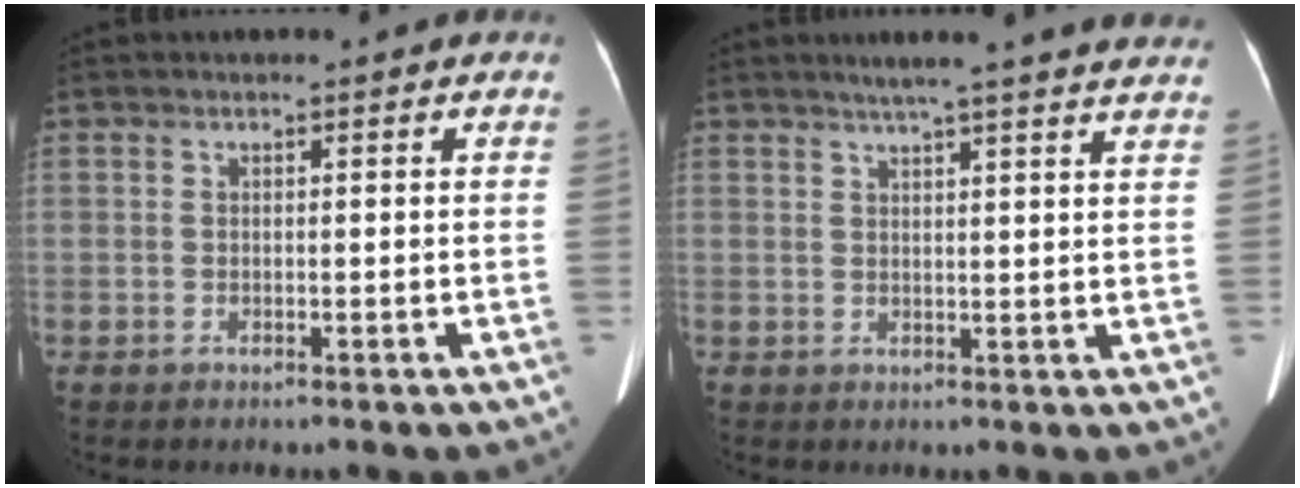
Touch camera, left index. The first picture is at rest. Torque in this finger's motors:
{"motor_torque": [-0.12, -0.39, 0.14, 0.06]}